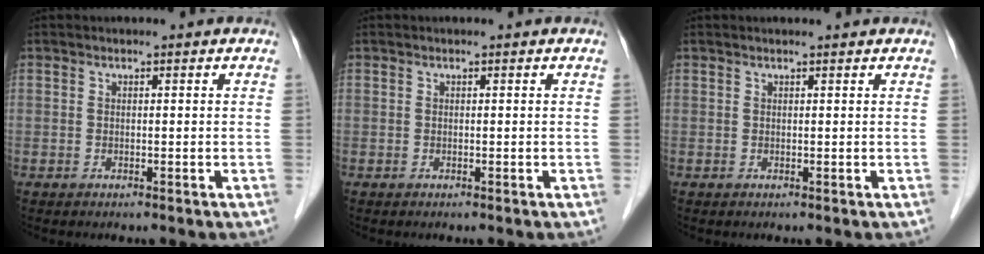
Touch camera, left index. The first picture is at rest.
{"total": 0.0}
{"total": 1.3, "force": [1.2, 0.0, 0.4], "torque": [-0.008, 0.010, 0.018]}